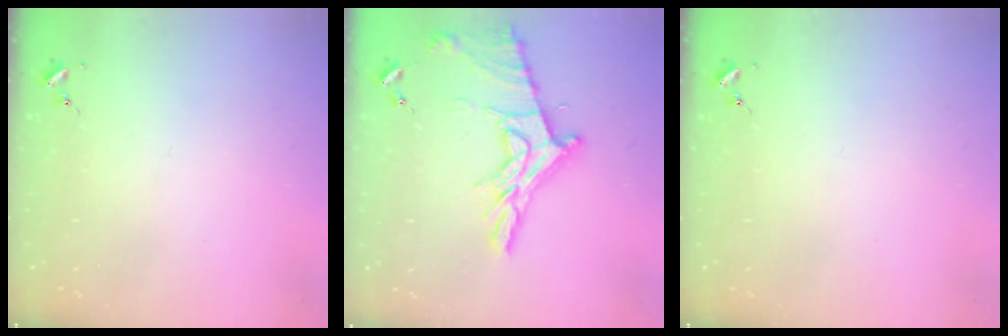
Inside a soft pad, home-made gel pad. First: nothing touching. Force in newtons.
{"total": 15.9, "press": 15.9, "slide": 1.4}
{"total": 0.0}